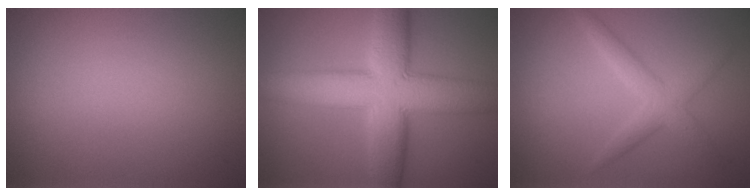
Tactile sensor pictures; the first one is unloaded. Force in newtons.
{"total": 10.4, "press": 10.4, "slide": 0.4}
{"total": 2.6, "press": 2.6, "slide": 0.1}